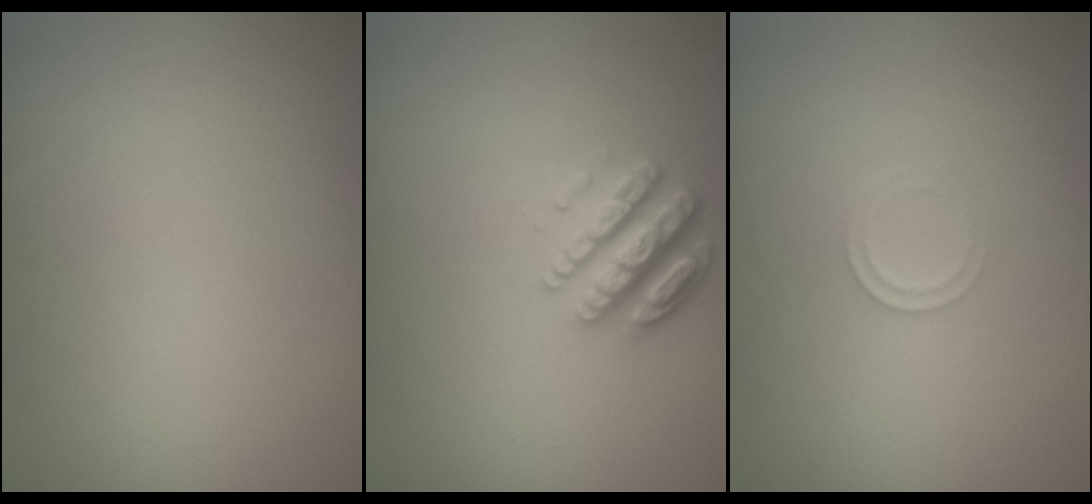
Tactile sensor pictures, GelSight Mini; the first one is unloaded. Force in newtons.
{"total": 4.0, "press": 3.1, "slide": 2.5}
{"total": 0.9, "press": 0.9, "slide": 0.1}